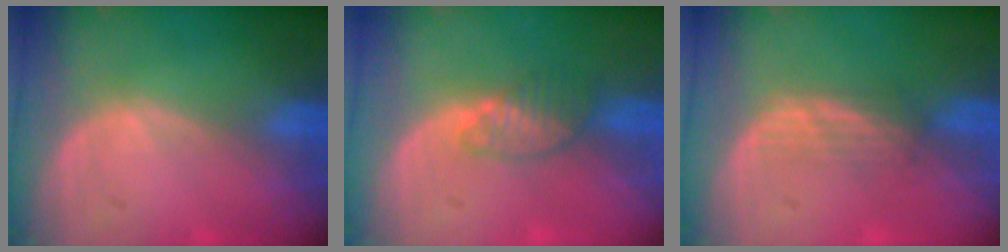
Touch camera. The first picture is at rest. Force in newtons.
{"total": 3.3, "press": 3.1, "slide": 1.1}
{"total": 2.4, "press": 2.3, "slide": 0.6}